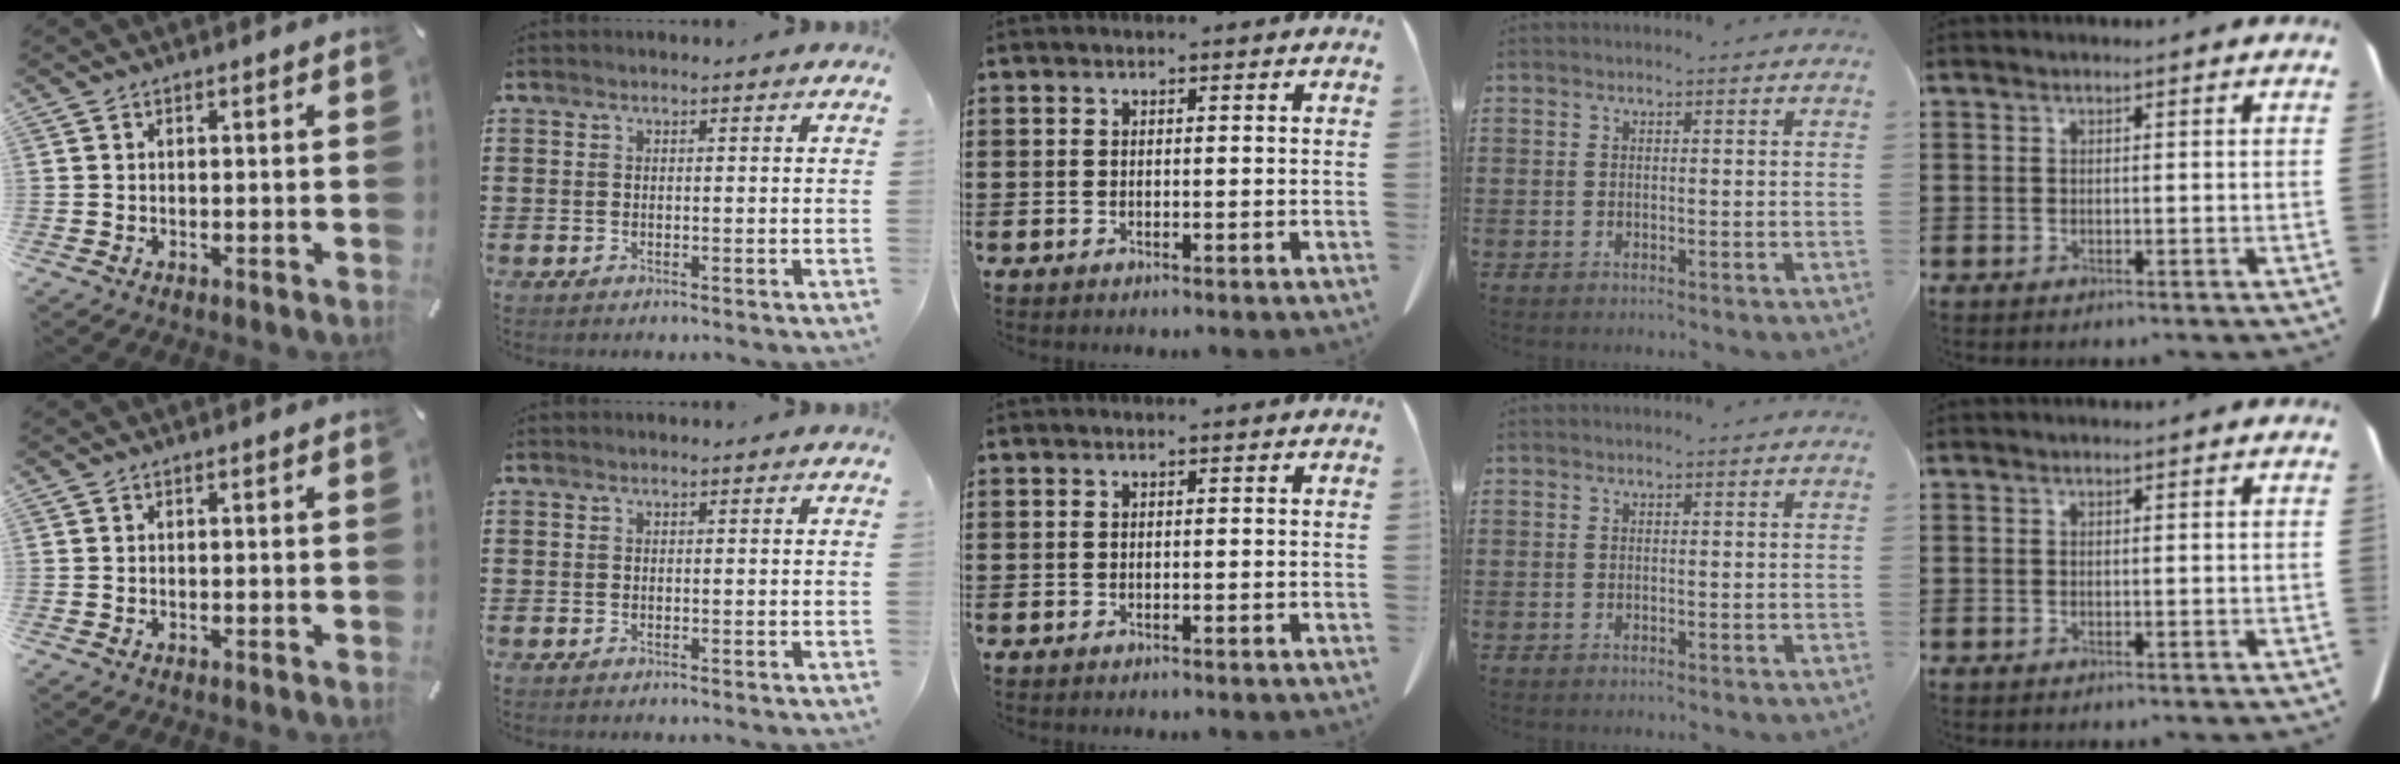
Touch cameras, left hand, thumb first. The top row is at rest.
{}